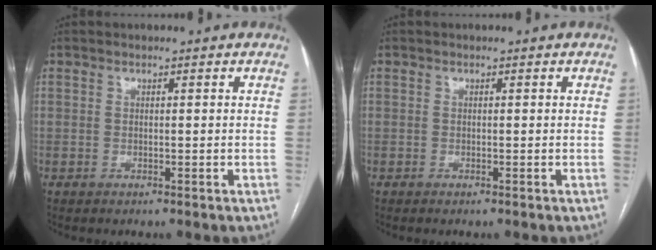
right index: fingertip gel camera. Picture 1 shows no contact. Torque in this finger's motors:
{"motor_torque": [-0.06, -0.03, -0.04, 0.00]}